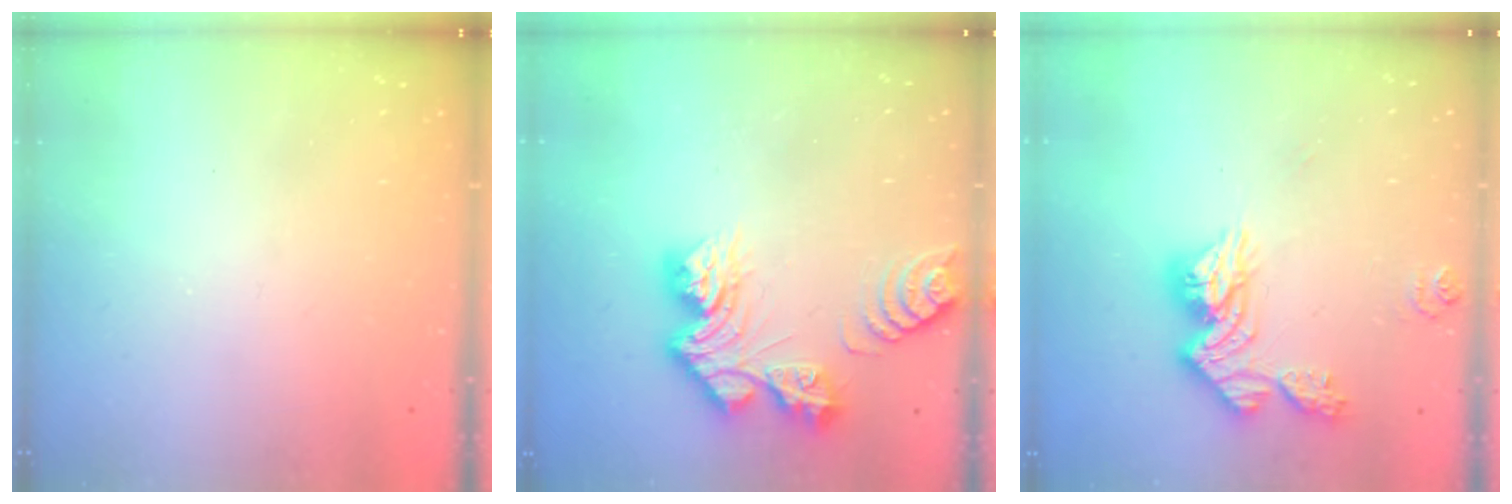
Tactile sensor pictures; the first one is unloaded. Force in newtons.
{"total": 13.6, "press": 13.6, "slide": 1.3}
{"total": 13.4, "press": 13.3, "slide": 1.2}